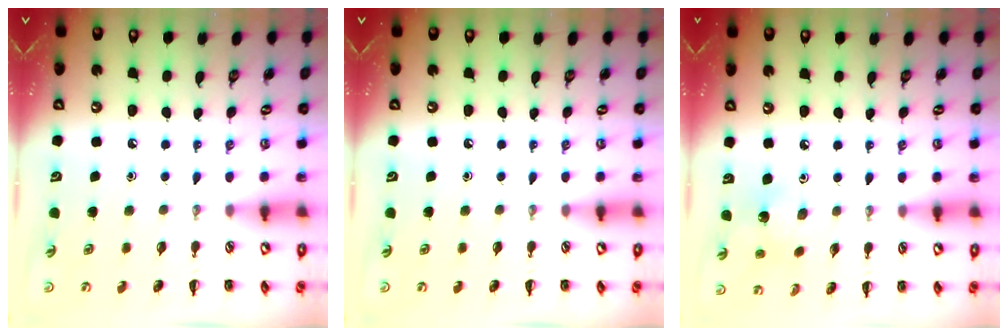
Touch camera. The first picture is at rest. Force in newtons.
{"total": 0.0}
{"total": 2.2, "press": 2.2, "slide": 0.4}